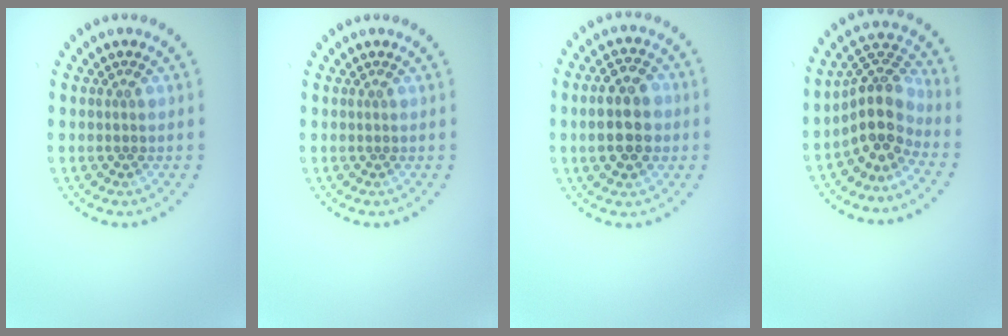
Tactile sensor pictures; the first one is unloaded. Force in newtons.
{"total": 0.0}
{"total": 5.6, "press": 5.5, "slide": 0.4}
{"total": 4.4, "press": 3.4, "slide": 2.9}